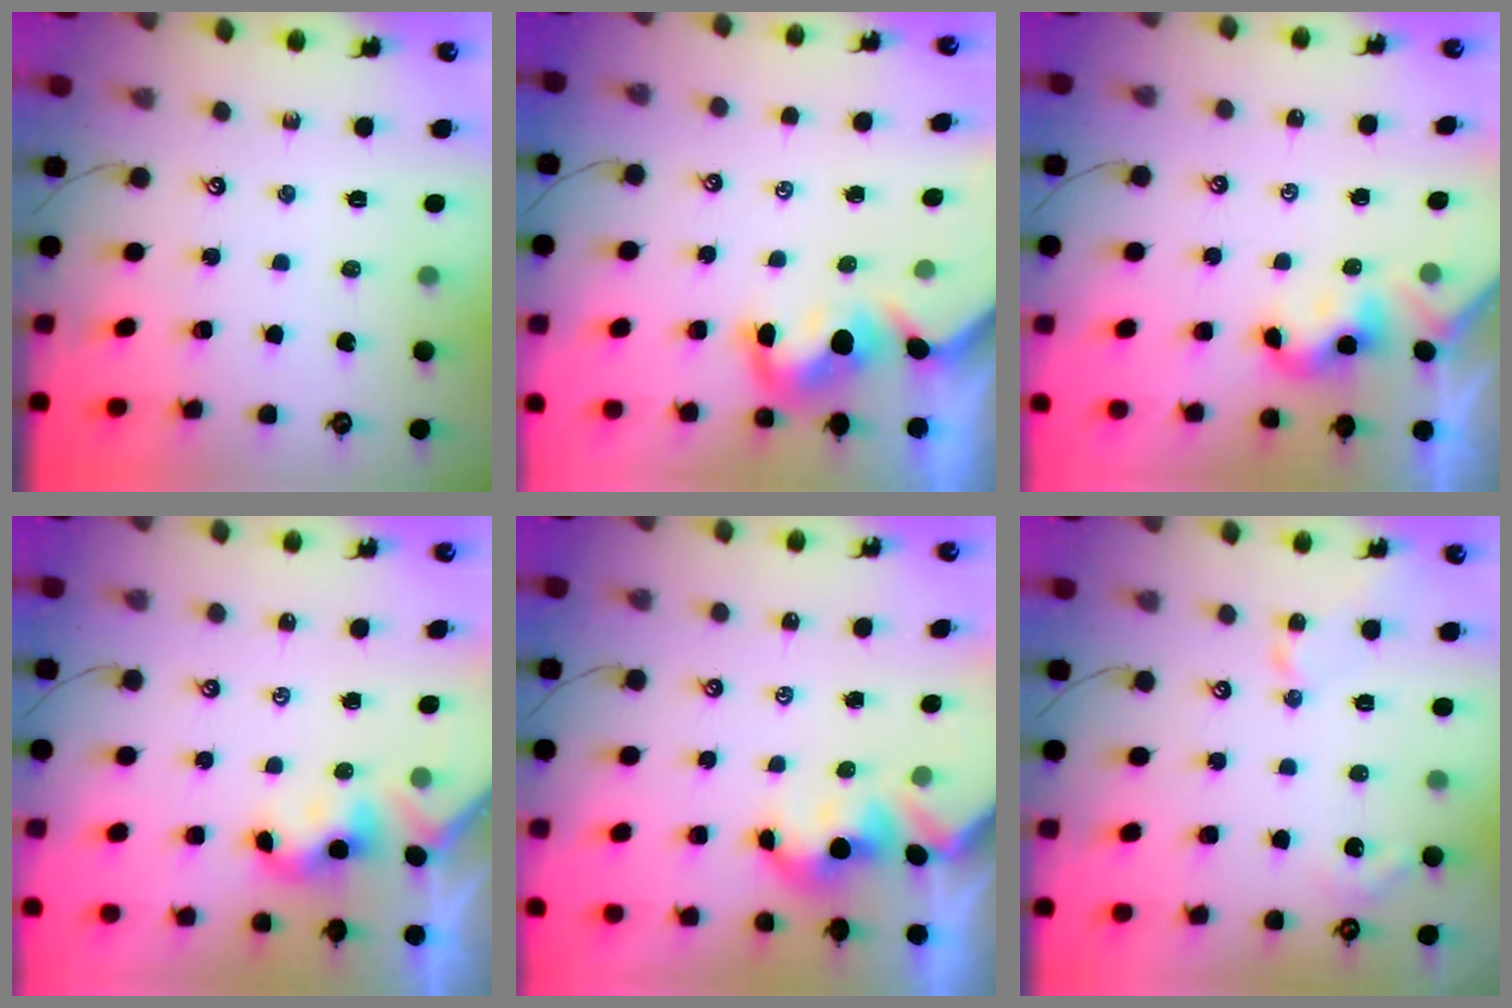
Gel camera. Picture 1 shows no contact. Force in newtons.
{"total": 1.4, "press": 1.1, "slide": 0.9}
{"total": 2.4, "press": 2.4, "slide": 0.2}
{"total": 2.1, "press": 2.1, "slide": 0.3}
{"total": 1.8, "press": 1.8, "slide": 0.2}
{"total": 4.2, "press": 4.2, "slide": 0.2}